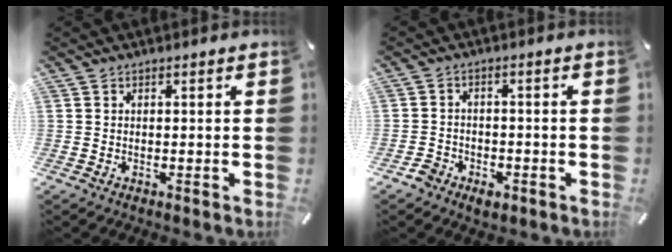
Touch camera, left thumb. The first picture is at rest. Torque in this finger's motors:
{"motor_torque": [-0.22, 0.24, 0.01, 0.00, 0.00]}